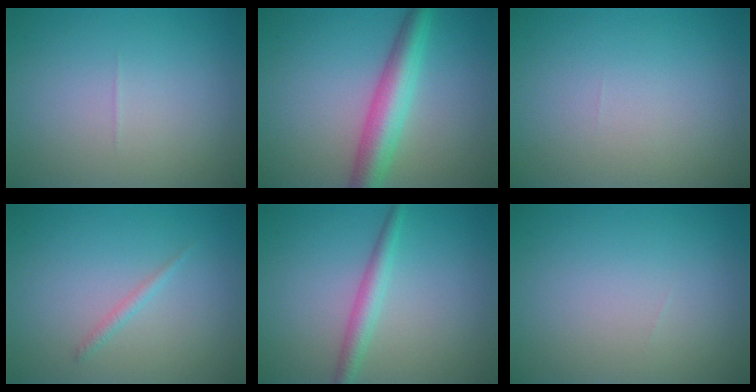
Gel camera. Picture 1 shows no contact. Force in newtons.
{"total": 5.1, "press": 5.1, "slide": 0.0}
{"total": 0.0}
{"total": 0.9, "press": 0.9, "slide": 0.0}
{"total": 2.2, "press": 2.2, "slide": 0.0}
{"total": 0.0}